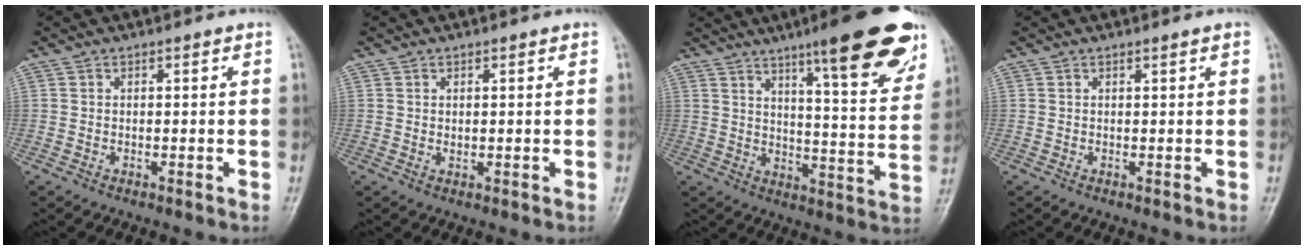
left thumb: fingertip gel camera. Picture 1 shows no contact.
{"total": 0.9, "force": [0.4, 0.6, 0.5], "torque": [-0.005, -0.003, 0.006]}
{"total": 20.8, "force": [13.1, 3.9, 15.7], "torque": [-0.178, -0.058, 0.177]}
{"total": 0.8, "force": [0.6, 0.0, 0.6], "torque": [-0.008, -0.001, 0.007]}